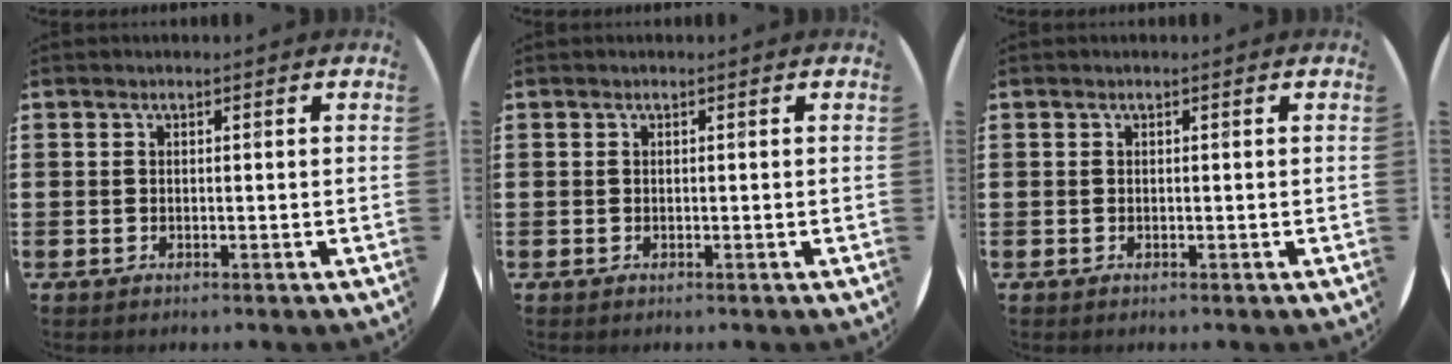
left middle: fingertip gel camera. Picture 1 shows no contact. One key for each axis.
{"total": 0.0}
{"total": 0.0}